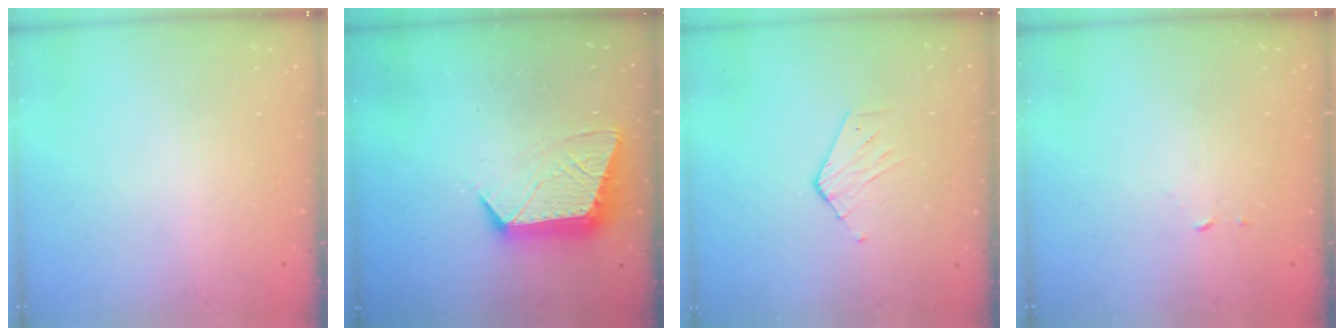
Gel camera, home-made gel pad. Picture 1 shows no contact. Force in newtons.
{"total": 12.3, "press": 12.2, "slide": 1.1}
{"total": 3.2, "press": 3.1, "slide": 0.2}
{"total": 2.5, "press": 2.5, "slide": 0.2}